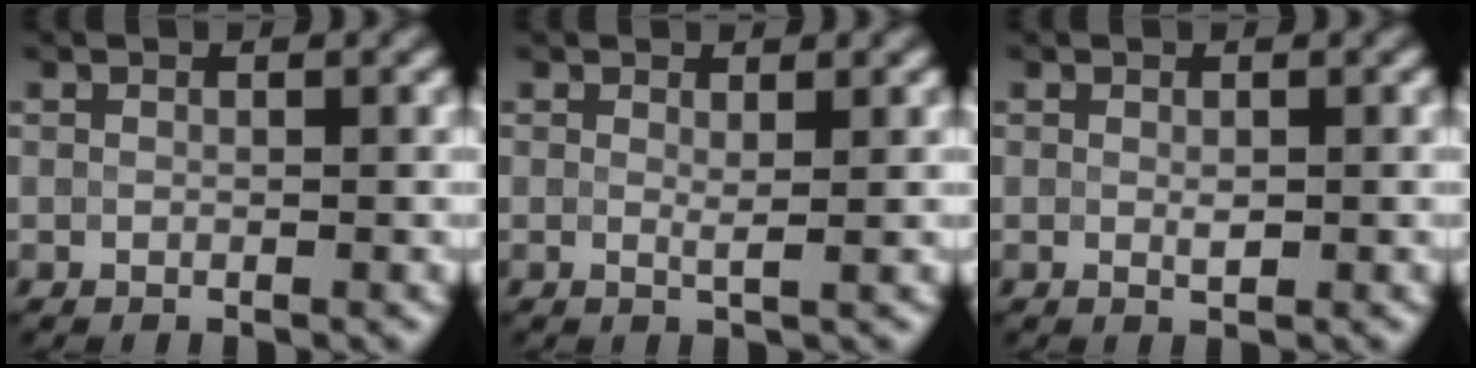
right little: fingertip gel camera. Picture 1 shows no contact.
{"total": 0.8, "force": [0.3, 0.0, 0.7], "torque": [-0.012, -0.005, 0.005]}
{"total": 0.8, "force": [0.0, 0.3, 0.7], "torque": [-0.014, -0.002, 0.001]}